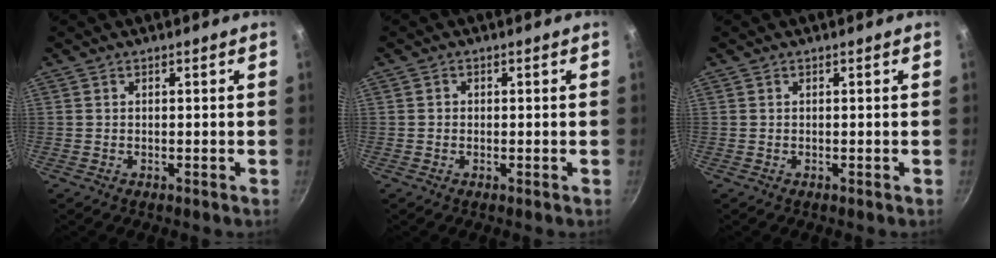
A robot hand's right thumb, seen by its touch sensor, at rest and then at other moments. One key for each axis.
{"total": 0.9, "fx": 0.0, "fy": 0.9, "fz": 0.4, "tx": -0.005, "ty": 0.004, "tz": -0.001}
{"total": 0.0}